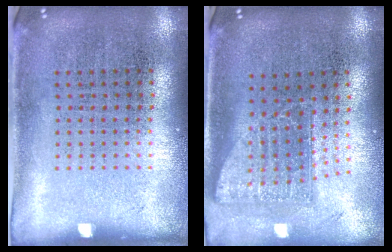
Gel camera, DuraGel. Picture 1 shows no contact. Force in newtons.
{"total": 1.7, "press": 1.3, "slide": 1.1}